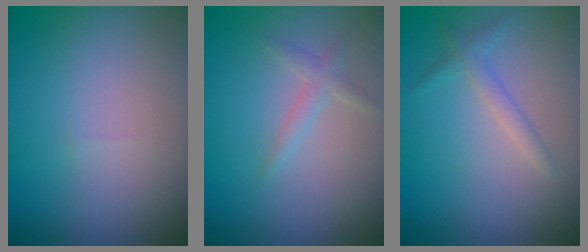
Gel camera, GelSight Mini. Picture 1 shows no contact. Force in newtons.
{"total": 1.3, "press": 1.3, "slide": 0.0}
{"total": 1.4, "press": 1.4, "slide": 0.1}